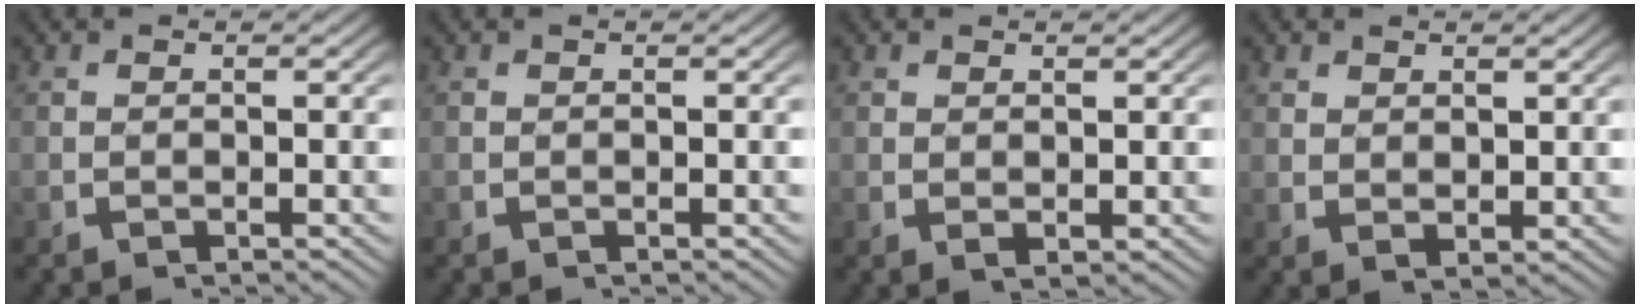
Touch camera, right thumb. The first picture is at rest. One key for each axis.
{"total": 0.0}
{"total": 1.0, "fx": 0.8, "fy": 0.2, "fz": 0.5, "tx": -0.010, "ty": -0.004, "tz": 0.023}
{"total": 1.5, "fx": 1.4, "fy": 0.3, "fz": 0.5, "tx": -0.008, "ty": -0.004, "tz": 0.036}